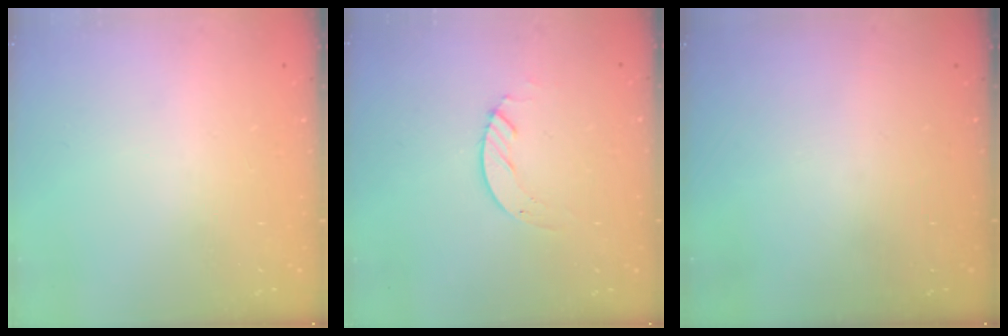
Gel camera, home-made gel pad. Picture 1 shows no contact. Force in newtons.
{"total": 2.4, "press": 2.4, "slide": 0.2}
{"total": 0.0}